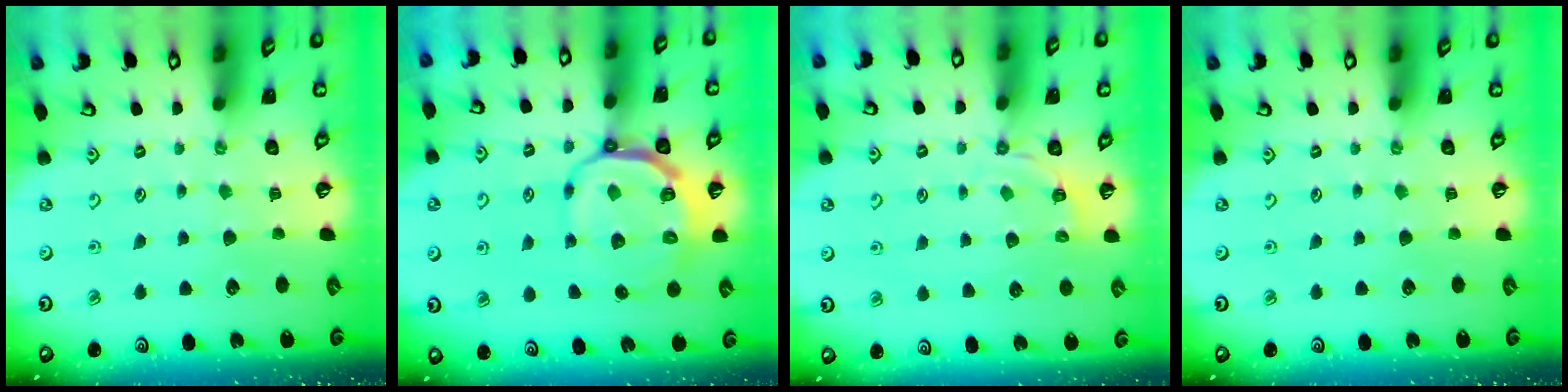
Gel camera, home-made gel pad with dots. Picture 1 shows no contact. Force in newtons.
{"total": 9.5, "press": 9.0, "slide": 3.0}
{"total": 3.8, "press": 3.2, "slide": 2.1}
{"total": 0.0}